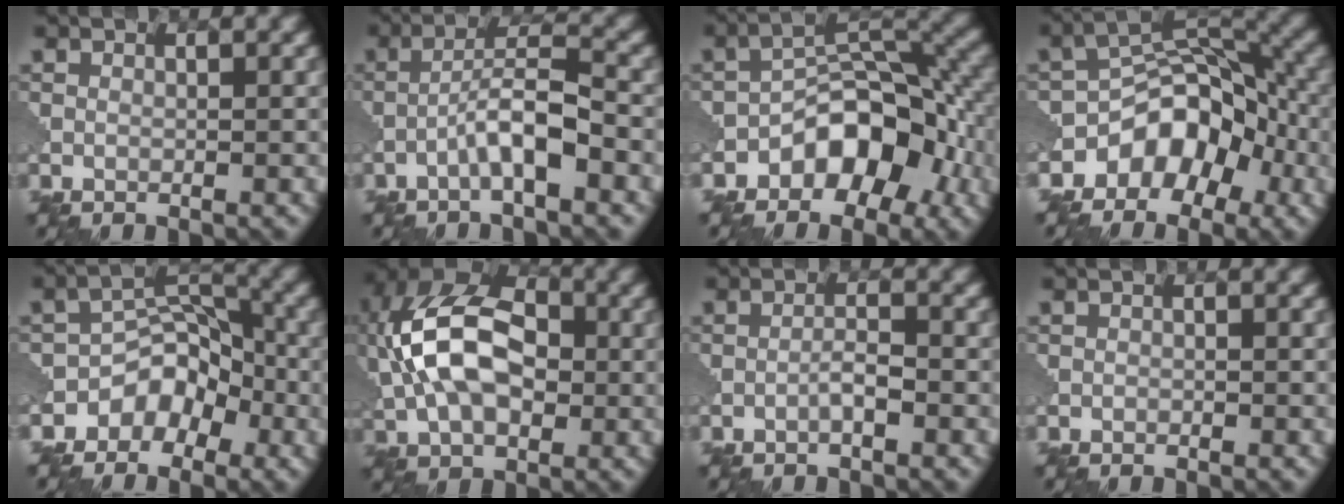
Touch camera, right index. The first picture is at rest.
{"total": 4.5, "force": [-2.1, 0.7, 3.9], "torque": [-0.069, 0.020, -0.045]}
{"total": 7.8, "force": [-3.5, 4.6, 5.2], "torque": [-0.053, 0.015, -0.070]}
{"total": 7.2, "force": [-3.6, 4.7, 4.0], "torque": [-0.043, 0.012, -0.070]}
{"total": 4.6, "force": [-2.6, 3.1, 2.1], "torque": [-0.011, 0.012, -0.052]}
{"total": 12.2, "force": [0.8, 7.7, 9.5], "torque": [-0.201, 0.026, -0.001]}
{"total": 1.6, "force": [-0.8, 0.2, 1.4], "torque": [-0.025, 0.006, -0.018]}
{"total": 0.0}